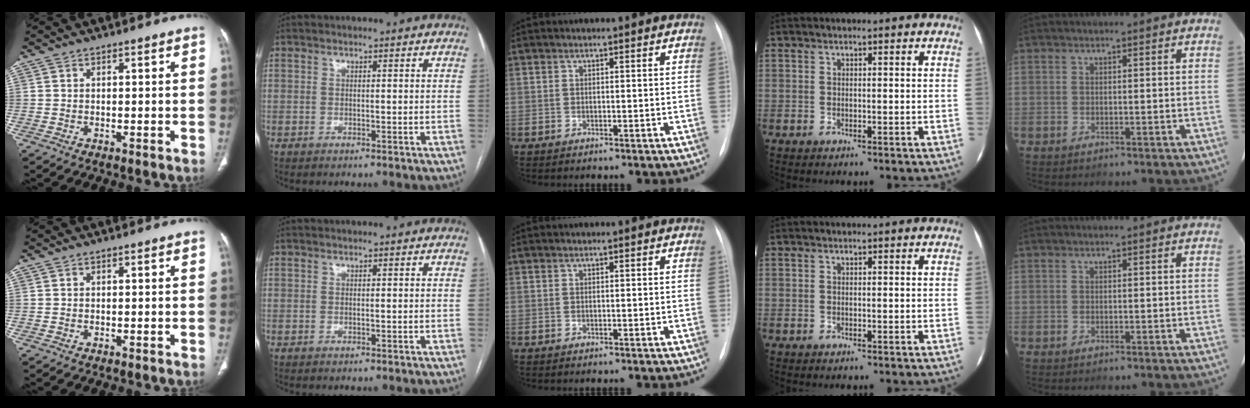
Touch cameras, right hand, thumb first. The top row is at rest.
{}